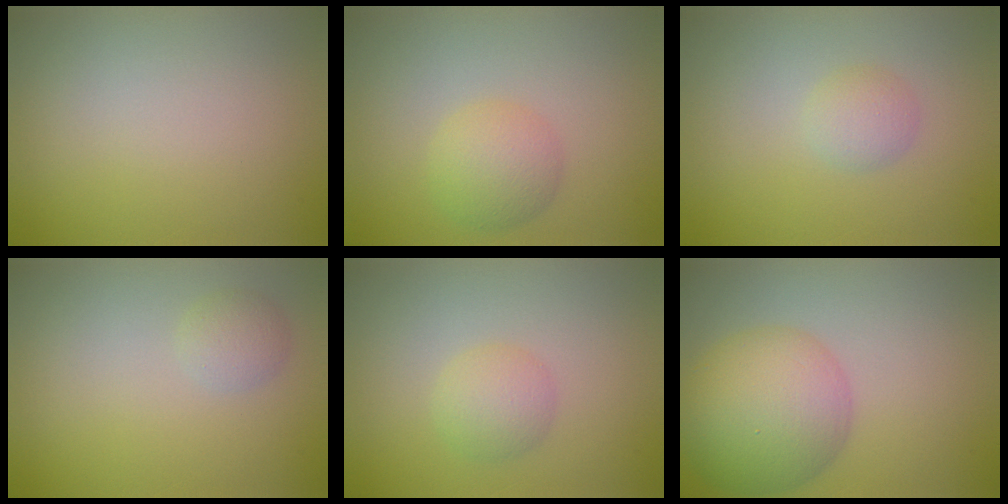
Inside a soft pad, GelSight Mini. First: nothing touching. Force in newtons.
{"total": 2.6, "press": 2.6, "slide": 0.2}
{"total": 1.5, "press": 1.5, "slide": 0.0}
{"total": 1.3, "press": 1.3, "slide": 0.1}
{"total": 2.1, "press": 2.1, "slide": 0.1}
{"total": 8.2, "press": 8.2, "slide": 0.3}